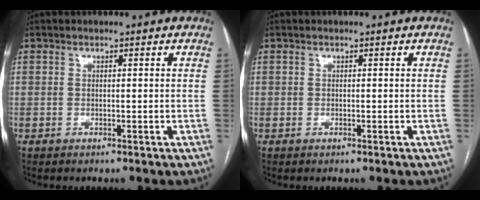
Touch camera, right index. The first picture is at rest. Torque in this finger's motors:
{"motor_torque": [0.17, 0.12, -0.03, 0.01]}